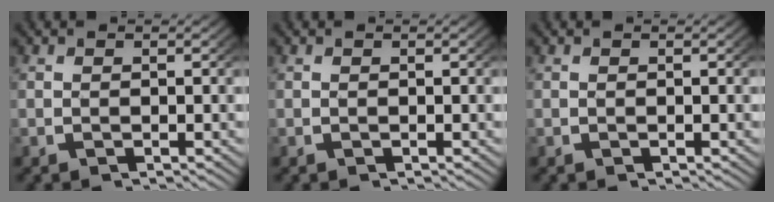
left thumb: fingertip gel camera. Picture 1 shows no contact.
{"total": 0.0}
{"total": 0.0}